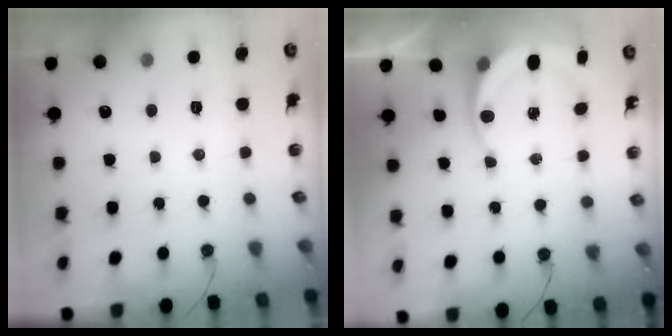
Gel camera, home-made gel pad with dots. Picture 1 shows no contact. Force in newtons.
{"total": 5.7, "press": 5.7, "slide": 0.4}